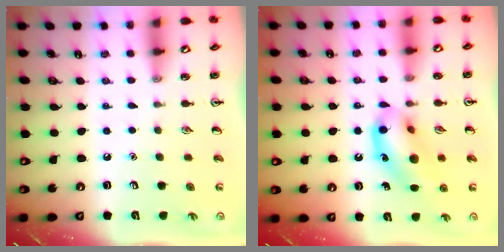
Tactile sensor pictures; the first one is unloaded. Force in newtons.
{"total": 13.7, "press": 13.5, "slide": 2.5}